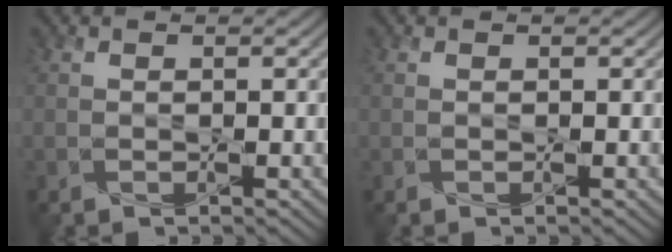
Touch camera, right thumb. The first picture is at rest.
{"total": 0.0}